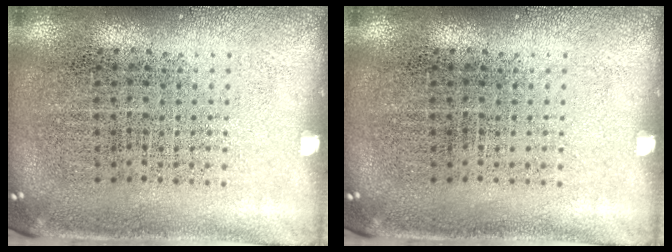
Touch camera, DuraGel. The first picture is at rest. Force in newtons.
{"total": 0.0}